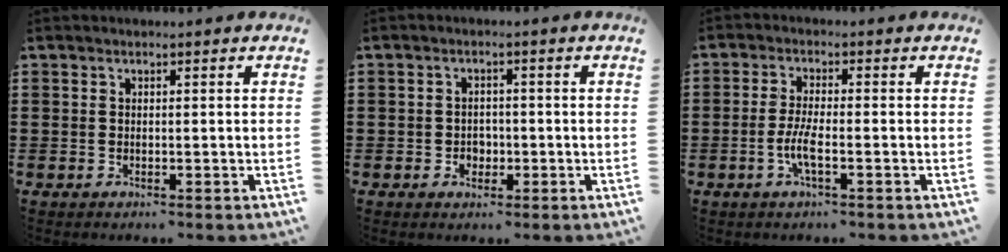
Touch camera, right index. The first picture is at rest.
{"total": 2.1, "force": [-0.7, 1.9, 0.7], "torque": [-0.017, 0.004, -0.016]}
{"total": 3.9, "force": [-1.5, 0.6, 3.6], "torque": [-0.081, -0.005, -0.034]}